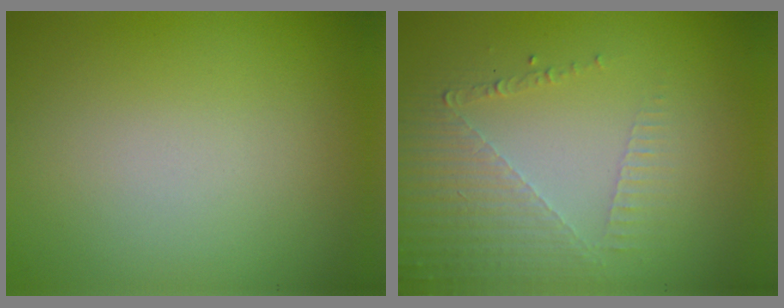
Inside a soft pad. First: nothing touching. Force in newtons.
{"total": 5.1, "press": 3.1, "slide": 4.0}